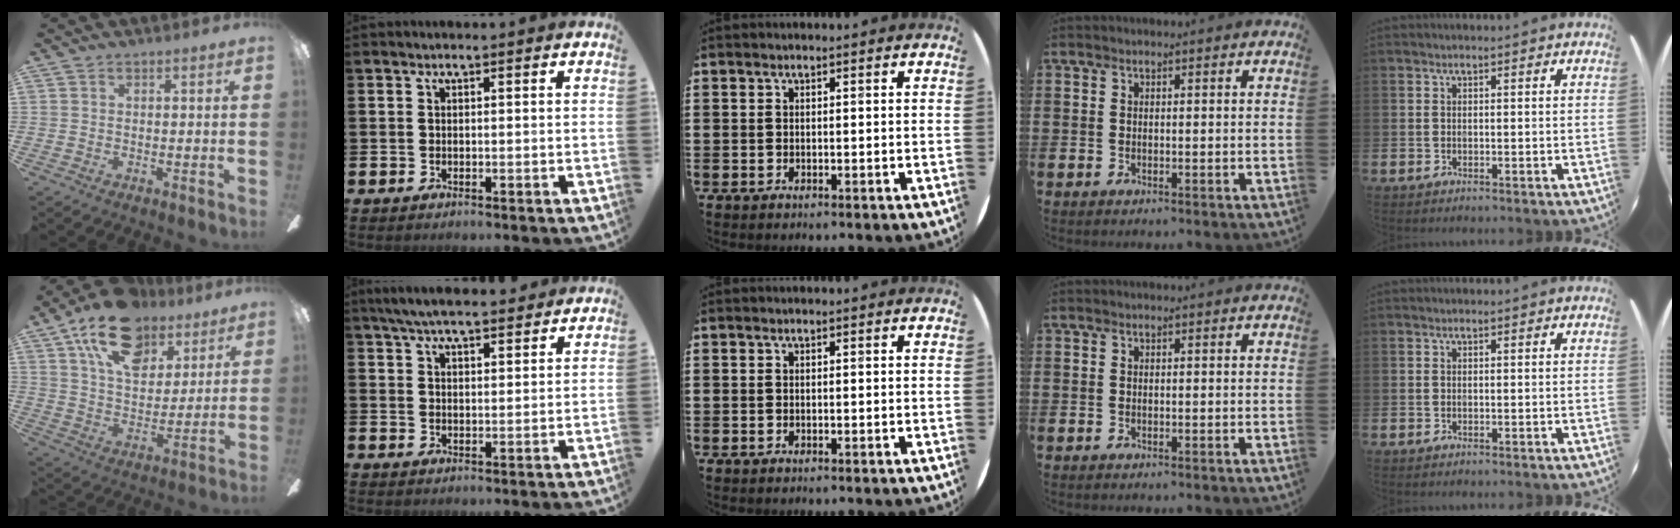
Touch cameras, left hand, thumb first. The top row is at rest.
{"thumb": {"total": 19.4, "force": [11.8, 11.0, 10.8], "torque": [-0.175, -0.047, 0.210]}, "index": {"total": 5.6, "force": [5.4, 0.7, 1.6], "torque": [-0.045, -0.019, 0.098]}}